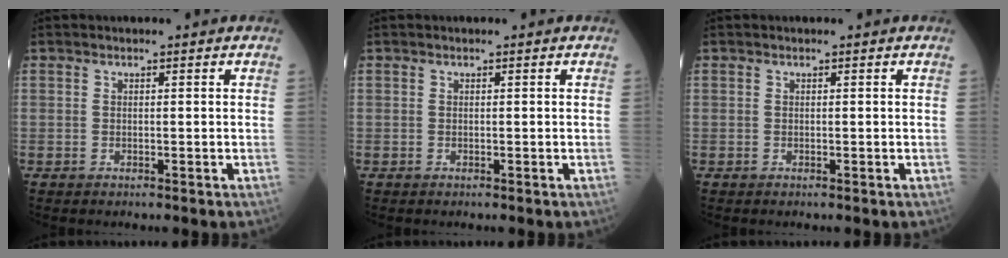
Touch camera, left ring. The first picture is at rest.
{"total": 0.0}
{"total": 0.0}